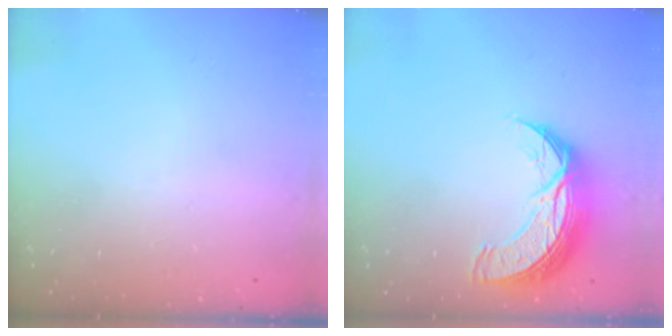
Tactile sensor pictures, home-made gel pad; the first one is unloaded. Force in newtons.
{"total": 10.6, "press": 10.6, "slide": 0.8}